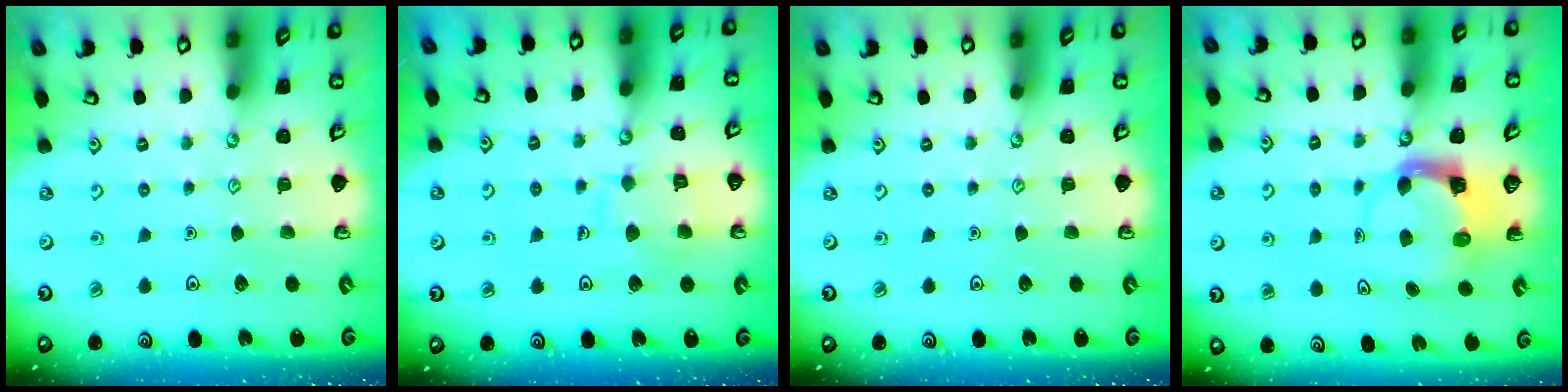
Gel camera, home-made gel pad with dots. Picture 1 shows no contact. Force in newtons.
{"total": 8.4, "press": 8.4, "slide": 0.8}
{"total": 0.0}
{"total": 3.7, "press": 3.7, "slide": 0.5}